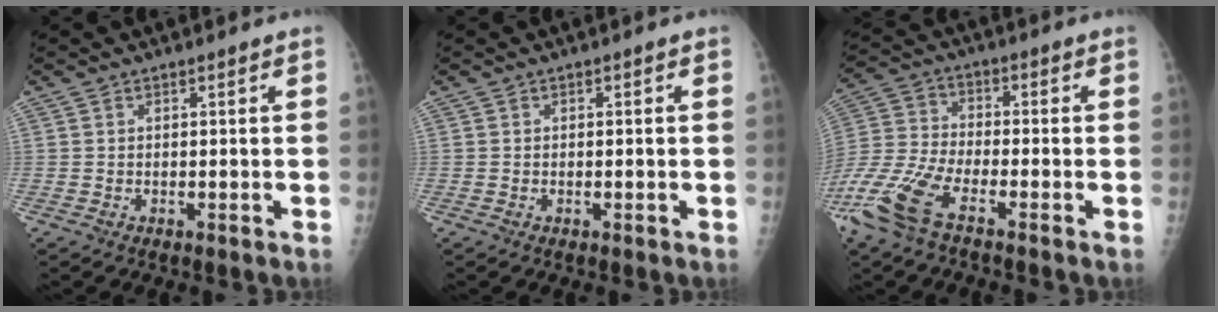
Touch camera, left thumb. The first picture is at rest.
{"total": 0.0}
{"total": 13.4, "force": [-8.0, 4.8, 9.6], "torque": [-0.229, 0.010, -0.164]}